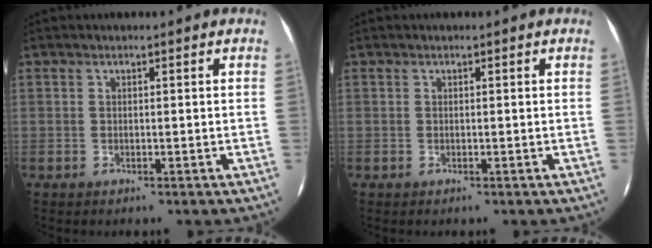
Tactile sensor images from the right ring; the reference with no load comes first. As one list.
[{"total": 0.0}]